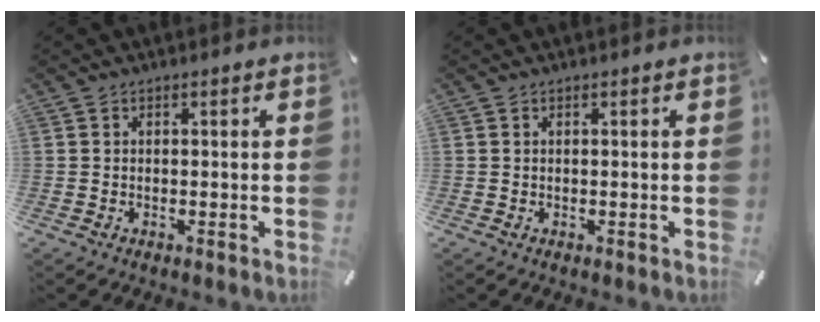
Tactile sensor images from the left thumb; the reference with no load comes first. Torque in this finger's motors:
{"motor_torque": [-0.10, -0.17, -0.04, -0.03, 0.00]}